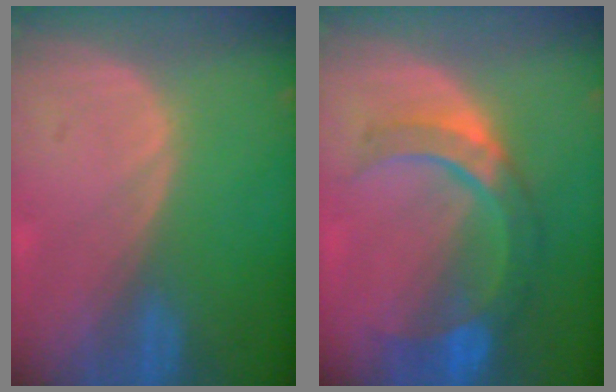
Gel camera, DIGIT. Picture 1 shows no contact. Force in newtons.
{"total": 7.9, "press": 7.8, "slide": 1.7}